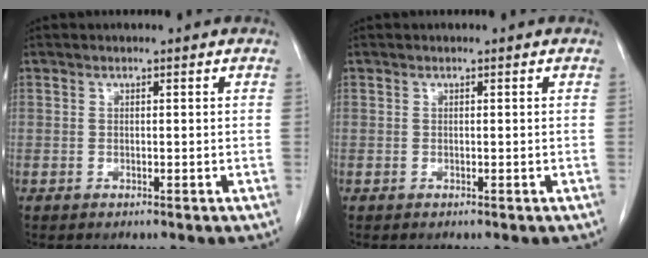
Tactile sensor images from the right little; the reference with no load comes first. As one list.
[{"total": 0.0}]